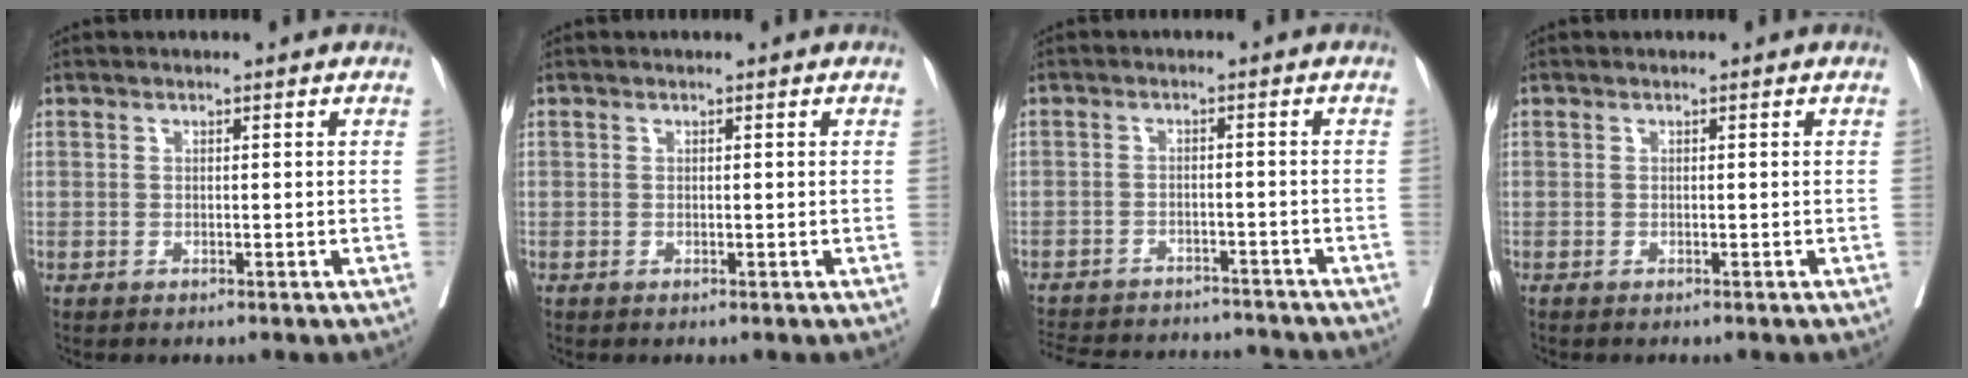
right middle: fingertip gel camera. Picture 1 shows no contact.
{"total": 0.0}
{"total": 17.4, "force": [-16.0, 4.6, 5.0], "torque": [-0.130, -0.002, -0.214]}
{"total": 1.9, "force": [-1.7, 0.0, 0.8], "torque": [-0.007, 0.003, -0.018]}